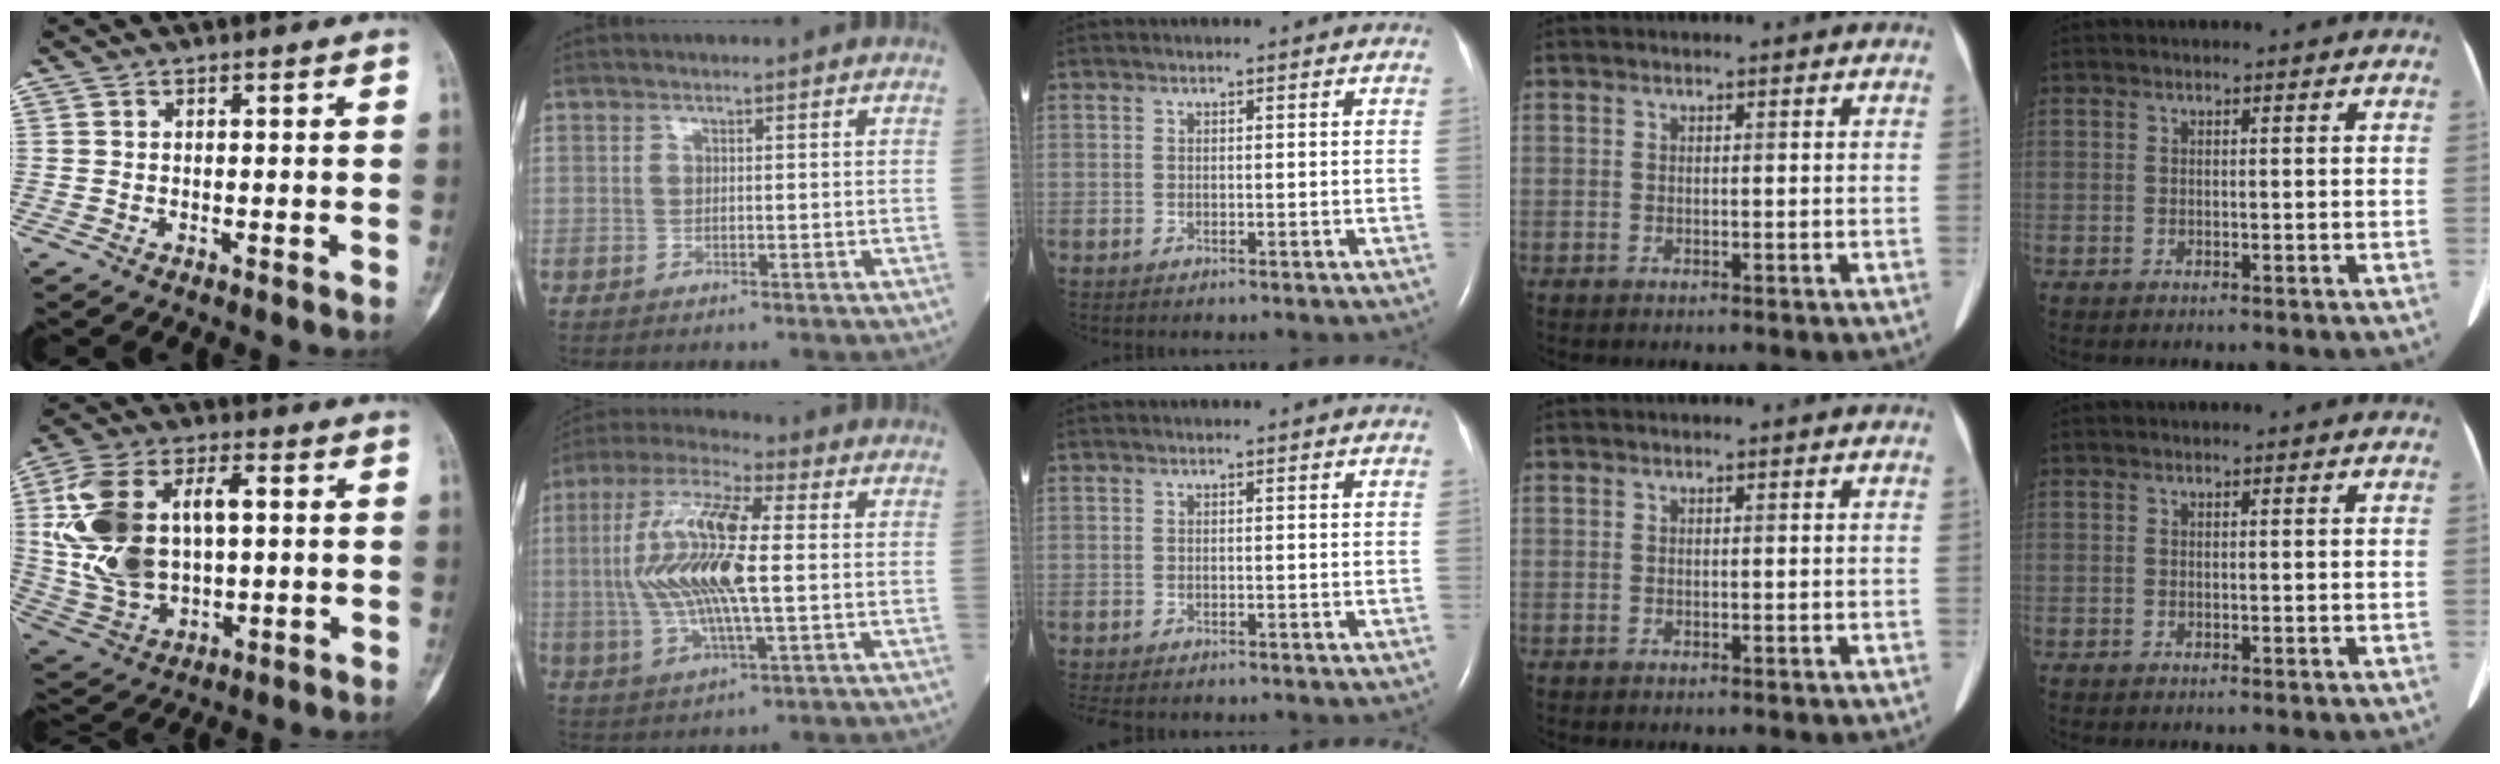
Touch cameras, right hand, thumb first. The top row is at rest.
{"thumb": {"total": 19.4, "force": [2.2, 11.5, 15.4], "torque": [-0.302, 0.011, 0.050]}, "index": {"total": 15.2, "force": [0.6, 3.2, 14.8], "torque": [-0.313, 0.011, 0.007]}, "middle": {"total": 2.8, "force": [-2.3, 1.0, 1.2], "torque": [-0.016, -0.007, -0.028]}}